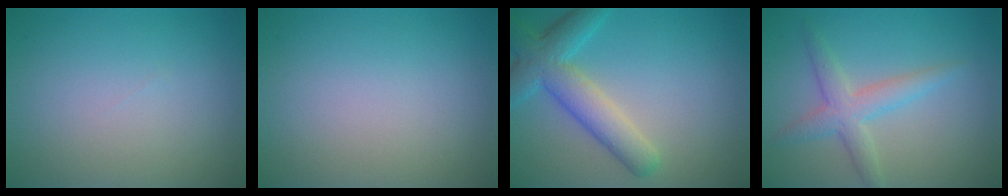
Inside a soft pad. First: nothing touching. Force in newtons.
{"total": 0.0}
{"total": 5.6, "press": 5.6, "slide": 0.2}
{"total": 3.2, "press": 3.2, "slide": 0.2}